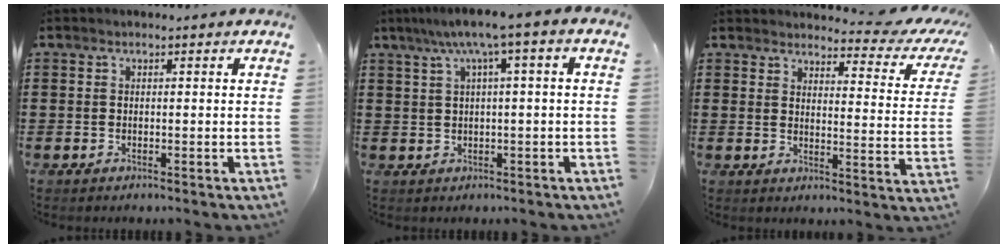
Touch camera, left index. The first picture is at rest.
{"total": 4.8, "force": [1.0, 0.1, 4.7], "torque": [-0.092, 0.002, 0.009]}
{"total": 3.9, "force": [3.4, 0.5, 1.9], "torque": [-0.039, -0.025, 0.050]}